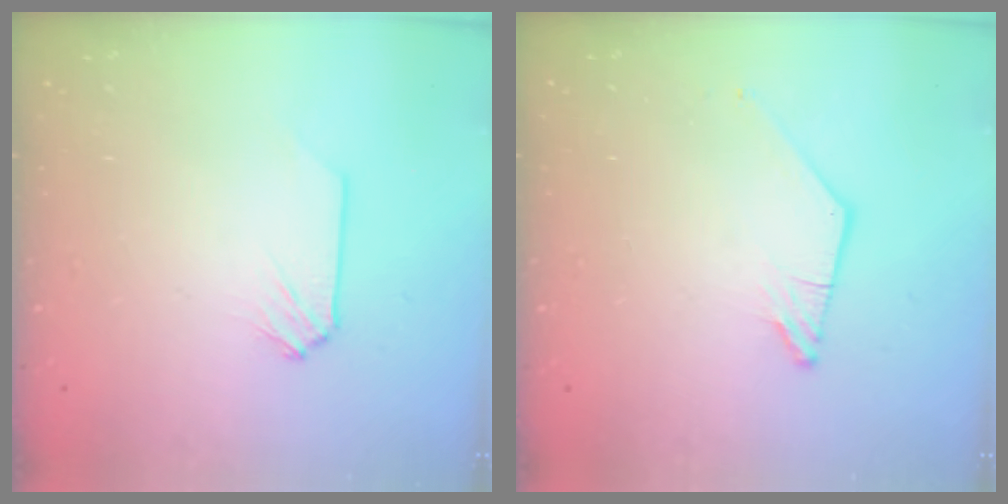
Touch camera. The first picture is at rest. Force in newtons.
{"total": 0.7, "press": 0.7, "slide": 0.2}